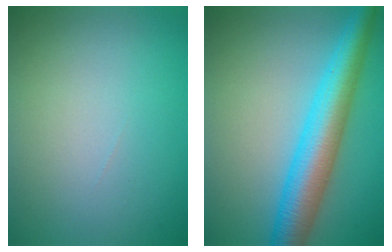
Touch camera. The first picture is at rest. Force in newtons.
{"total": 7.1, "press": 7.1, "slide": 0.1}